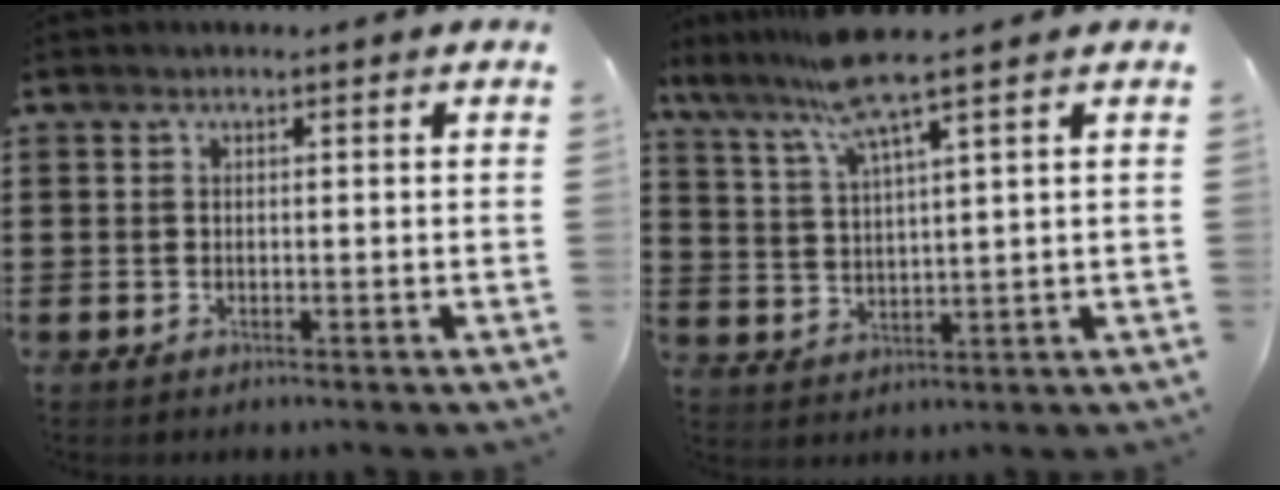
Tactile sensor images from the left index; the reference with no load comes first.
{"total": 7.9, "force": [6.2, -0.4, 4.8], "torque": [-0.121, -0.027, 0.105]}